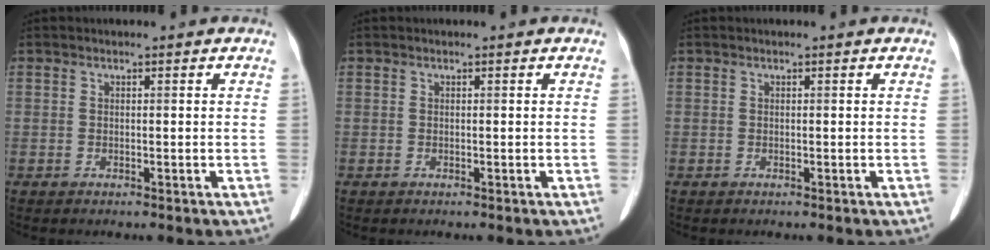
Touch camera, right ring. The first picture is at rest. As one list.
[{"total": 0.0}, {"total": 0.0}]